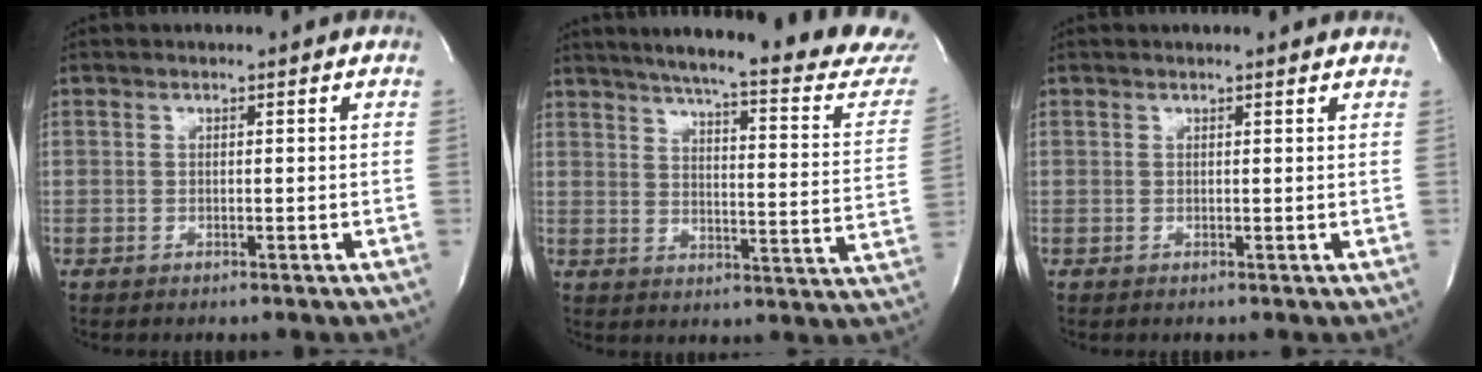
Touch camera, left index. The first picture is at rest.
{"total": 27.6, "force": [24.9, 1.2, 11.8], "torque": [-0.181, -0.096, 0.300]}
{"total": 2.4, "force": [2.3, 0.1, 0.6], "torque": [-0.014, 0.002, 0.017]}